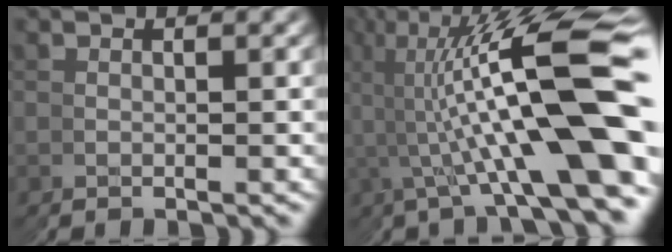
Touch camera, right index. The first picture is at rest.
{"total": 12.6, "force": [1.7, 4.7, 11.6], "torque": [-0.179, 0.015, 0.021]}